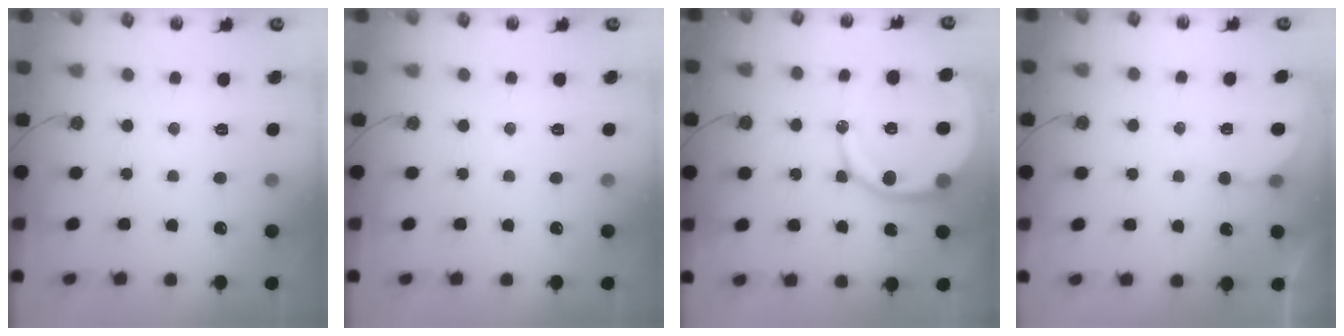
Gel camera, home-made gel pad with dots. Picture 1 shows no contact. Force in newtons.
{"total": 0.0}
{"total": 15.0, "press": 14.9, "slide": 1.6}
{"total": 1.9, "press": 1.9, "slide": 0.1}